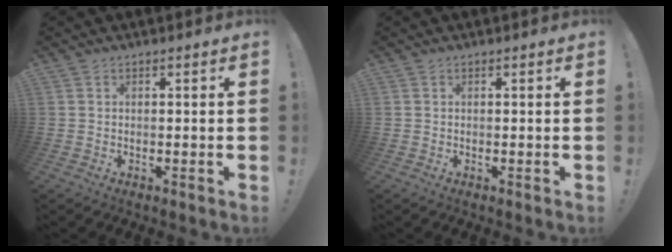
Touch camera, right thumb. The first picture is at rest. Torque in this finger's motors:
{"motor_torque": [0.00, 0.00, 0.01, 0.01, 0.00]}